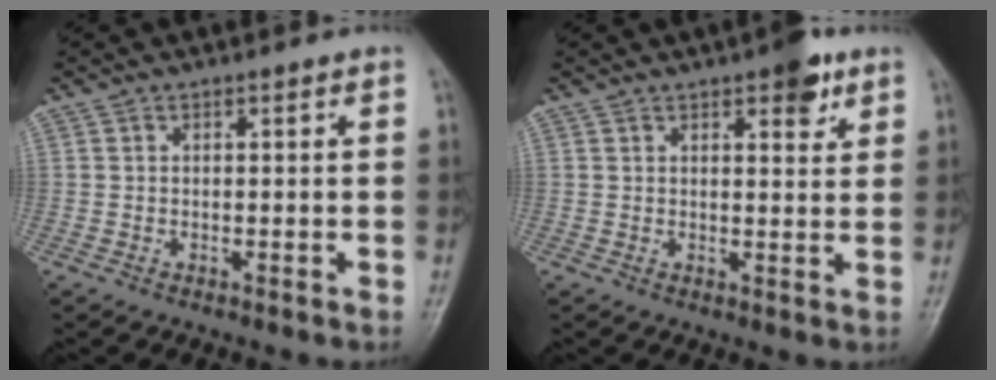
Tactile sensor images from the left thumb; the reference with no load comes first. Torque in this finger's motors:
{"motor_torque": [2.13, 0.85, 0.49, -0.44, 0.18]}